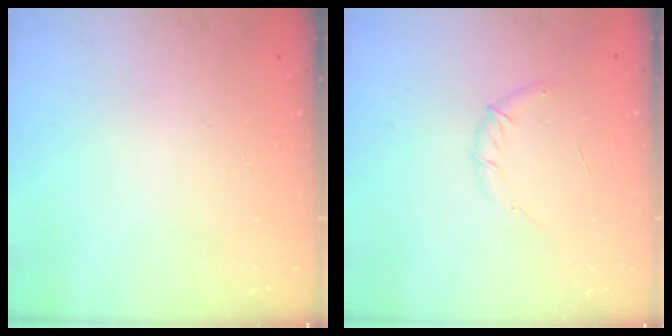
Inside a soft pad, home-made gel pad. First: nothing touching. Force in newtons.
{"total": 5.7, "press": 5.5, "slide": 1.6}